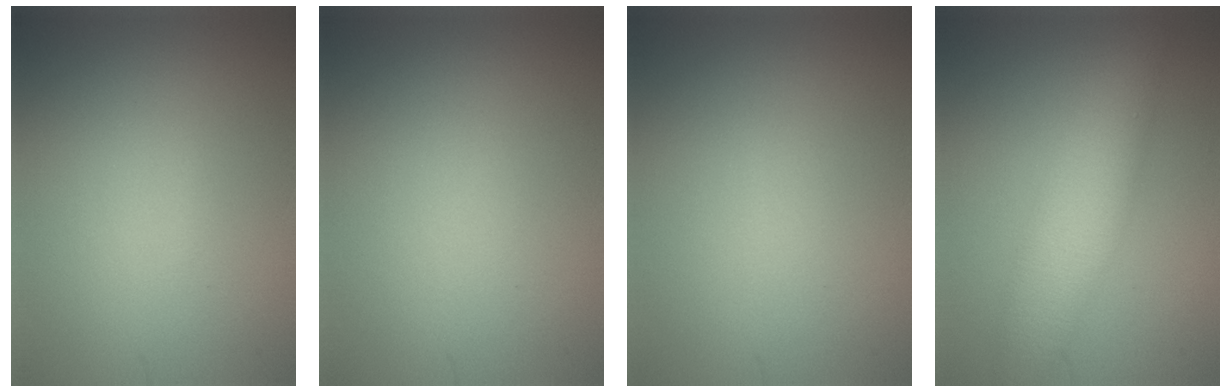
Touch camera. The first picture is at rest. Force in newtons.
{"total": 0.0}
{"total": 0.0}
{"total": 5.0, "press": 5.0, "slide": 0.1}